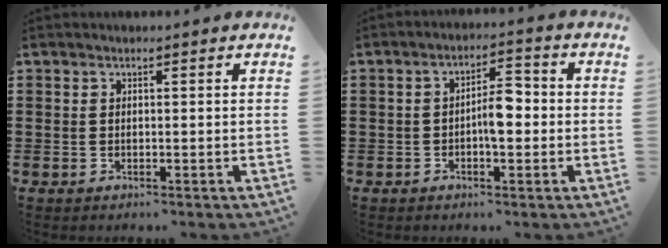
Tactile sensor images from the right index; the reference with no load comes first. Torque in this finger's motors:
{"motor_torque": [0.09, 0.10, 0.21, 0.03]}